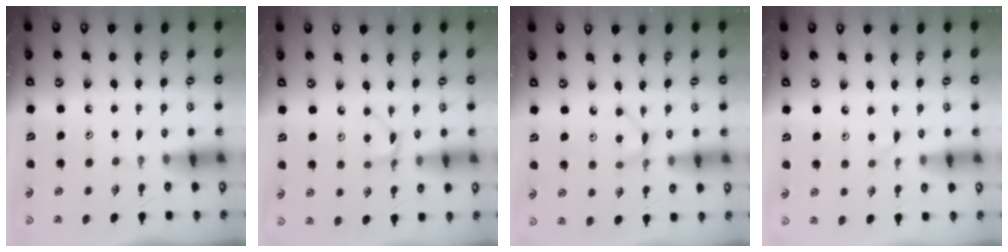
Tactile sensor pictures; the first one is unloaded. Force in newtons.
{"total": 2.7, "press": 2.7, "slide": 0.3}
{"total": 3.1, "press": 3.1, "slide": 0.4}
{"total": 2.6, "press": 2.6, "slide": 0.3}